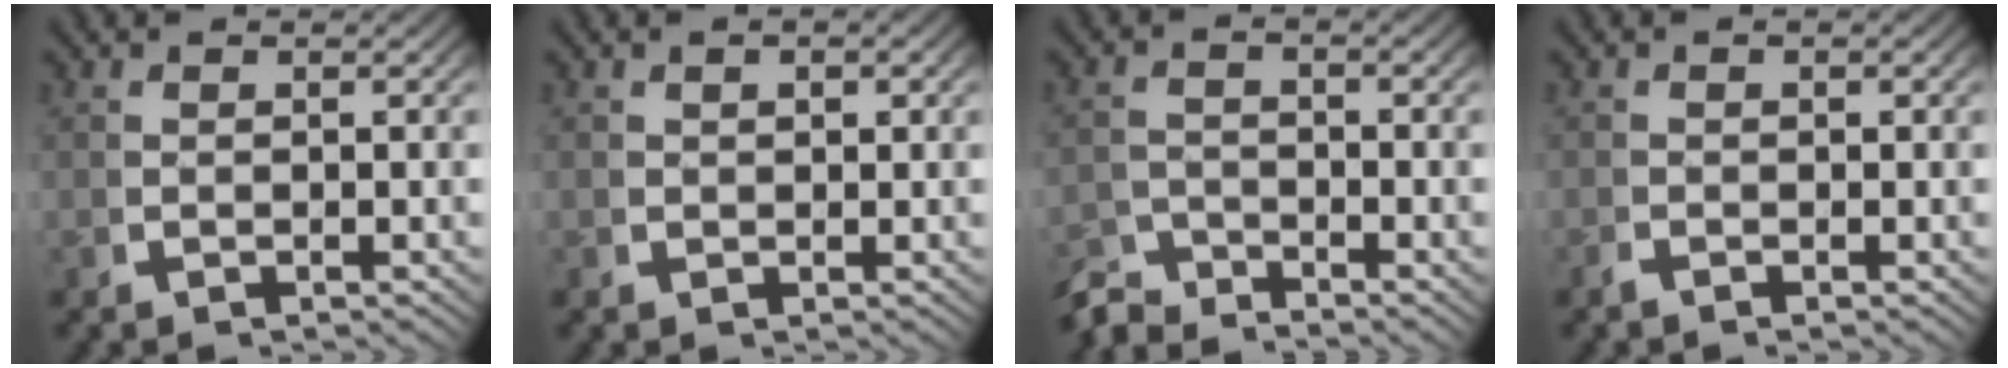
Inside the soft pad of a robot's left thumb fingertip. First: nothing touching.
{"total": 1.1, "force": [0.5, 0.8, 0.6], "torque": [-0.010, -0.004, 0.011]}
{"total": 3.3, "force": [-3.2, 0.5, 0.2], "torque": [0.011, -0.011, -0.067]}
{"total": 0.6, "force": [-0.5, 0.3, 0.1], "torque": [0.001, -0.002, -0.014]}